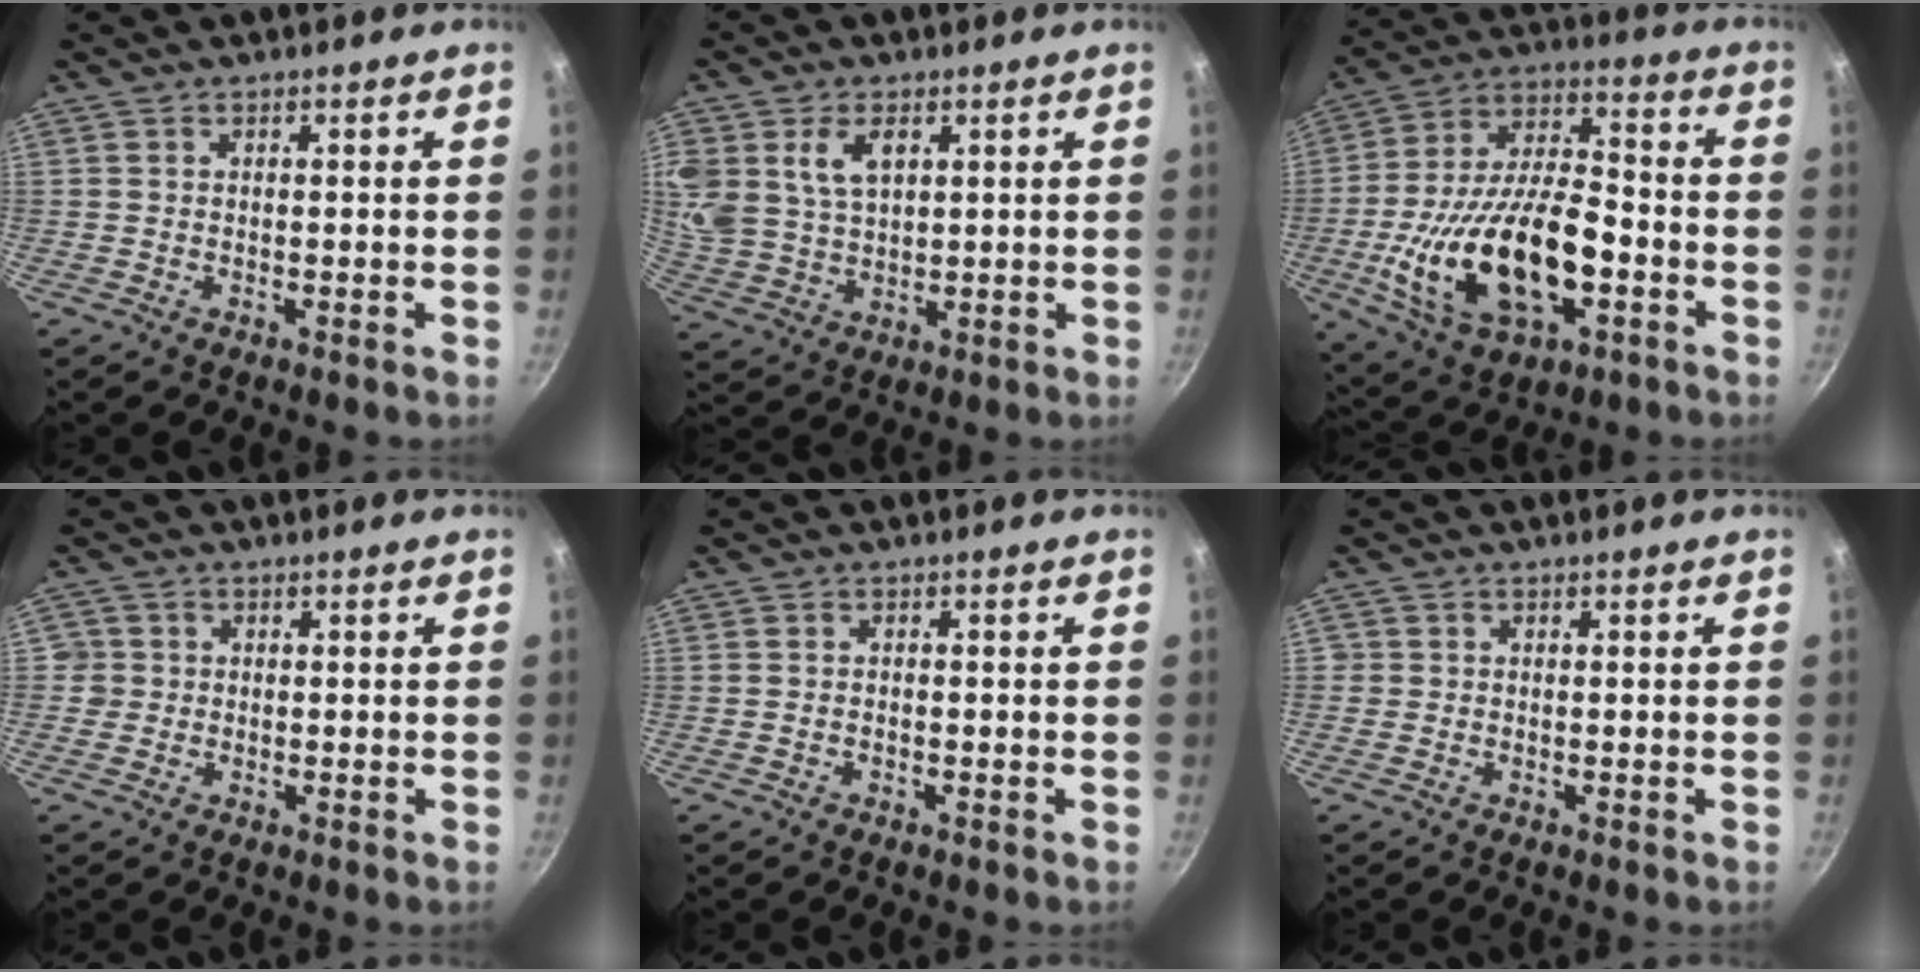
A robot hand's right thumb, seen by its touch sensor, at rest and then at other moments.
{"total": 10.7, "force": [4.1, 7.2, 6.9], "torque": [-0.131, -0.011, 0.086]}
{"total": 24.0, "force": [-6.2, 12.4, 19.6], "torque": [-0.356, 0.030, -0.102]}
{"total": 2.4, "force": [-0.2, 2.4, 0.3], "torque": [0.009, 0.009, -0.006]}
{"total": 0.6, "force": [-0.3, 0.4, 0.4], "torque": [-0.010, 0.004, -0.009]}
{"total": 0.8, "force": [-0.1, 0.8, 0.1], "torque": [0.002, 0.002, -0.003]}